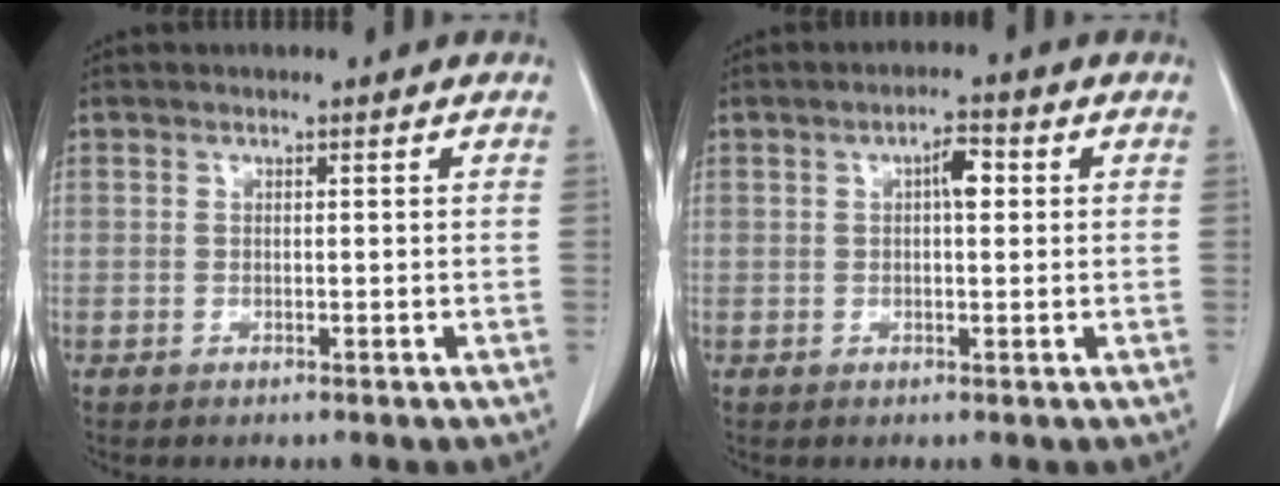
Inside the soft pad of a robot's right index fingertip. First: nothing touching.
{"total": 3.1, "force": [0.7, 1.0, 2.9], "torque": [-0.049, 0.008, 0.009]}